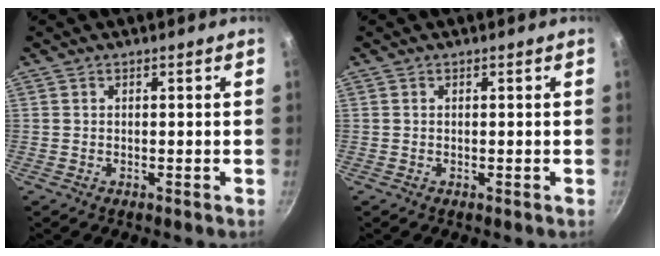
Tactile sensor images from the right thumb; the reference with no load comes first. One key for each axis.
{"total": 0.0}